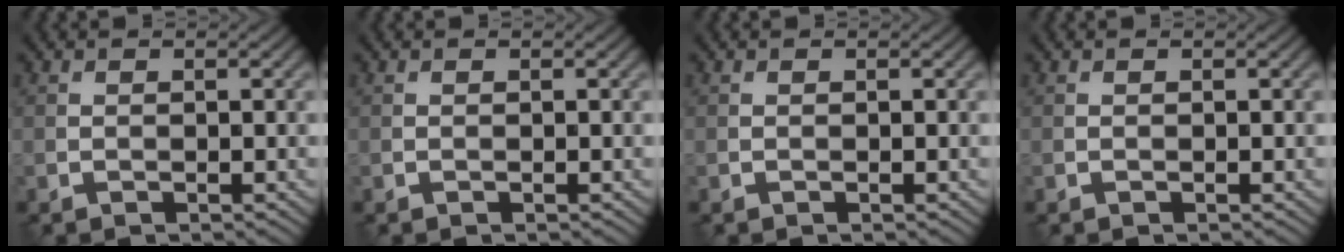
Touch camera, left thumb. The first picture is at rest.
{"total": 0.0}
{"total": 0.0}
{"total": 0.0}